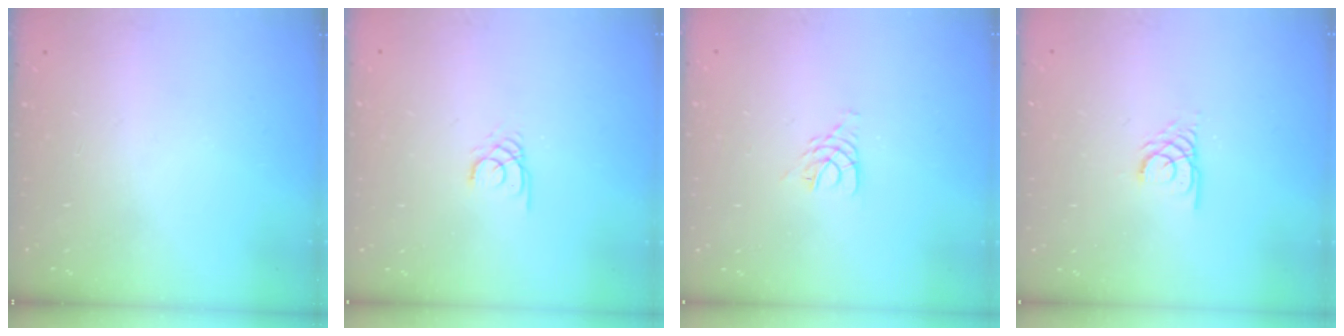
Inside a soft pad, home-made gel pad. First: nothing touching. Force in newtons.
{"total": 1.7, "press": 1.7, "slide": 0.2}
{"total": 4.4, "press": 4.4, "slide": 0.6}
{"total": 2.3, "press": 2.3, "slide": 0.1}